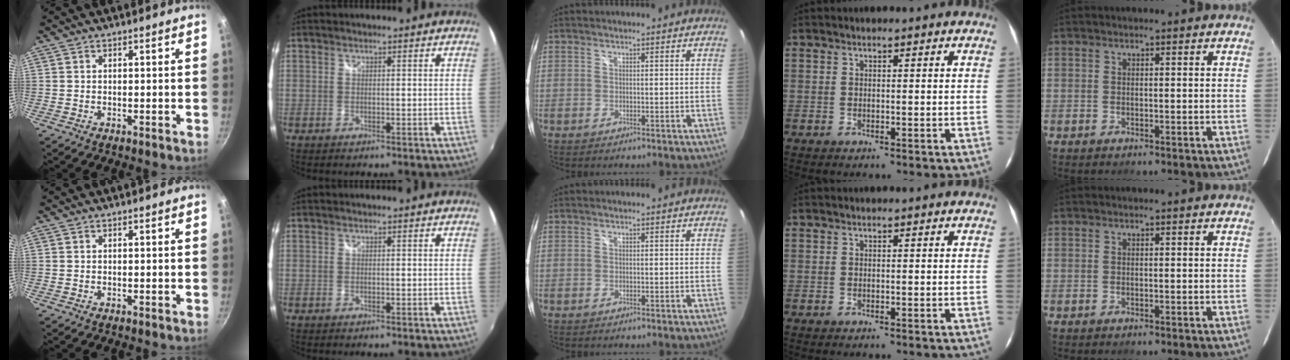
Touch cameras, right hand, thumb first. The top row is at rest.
{}